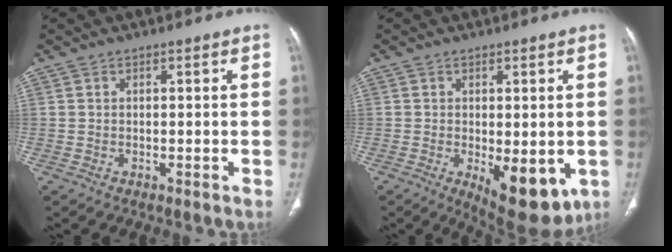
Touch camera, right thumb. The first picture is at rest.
{"total": 10.8, "force": [-3.0, 4.8, 9.2], "torque": [-0.109, -0.019, -0.030]}